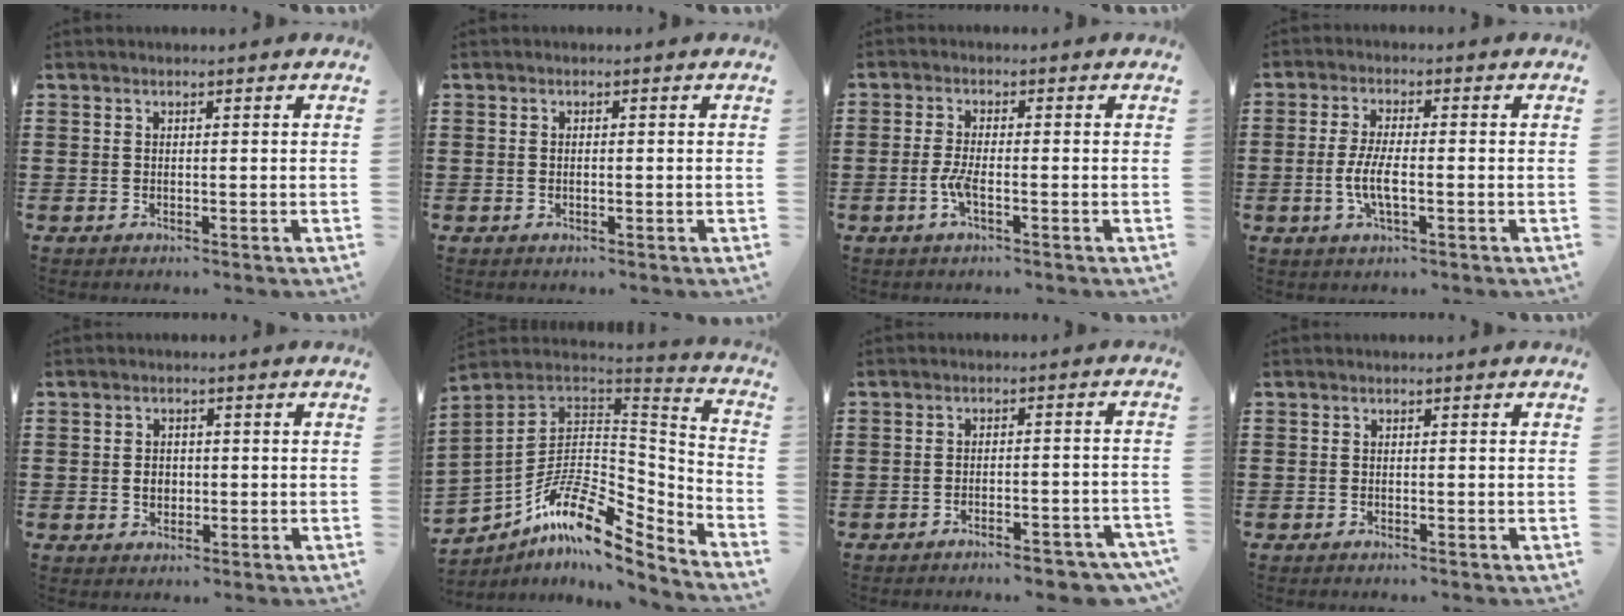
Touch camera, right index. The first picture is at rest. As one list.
[{"total": 0.5, "force": [-0.1, 0.2, 0.5], "torque": [-0.011, -0.002, -0.002]}, {"total": 3.2, "force": [-1.3, 0.6, 2.9], "torque": [-0.072, -0.007, -0.030]}, {"total": 5.1, "force": [-1.4, 1.4, 4.7], "torque": [-0.109, -0.005, -0.034]}, {"total": 2.3, "force": [-0.3, 1.7, 1.5], "torque": [-0.025, -0.001, -0.008]}, {"total": 12.3, "force": [-6.3, 5.8, 8.8], "torque": [-0.167, -0.006, -0.124]}, {"total": 4.4, "force": [-4.0, 0.2, 1.8], "torque": [-0.029, -0.005, -0.075]}, {"total": 0.0}]